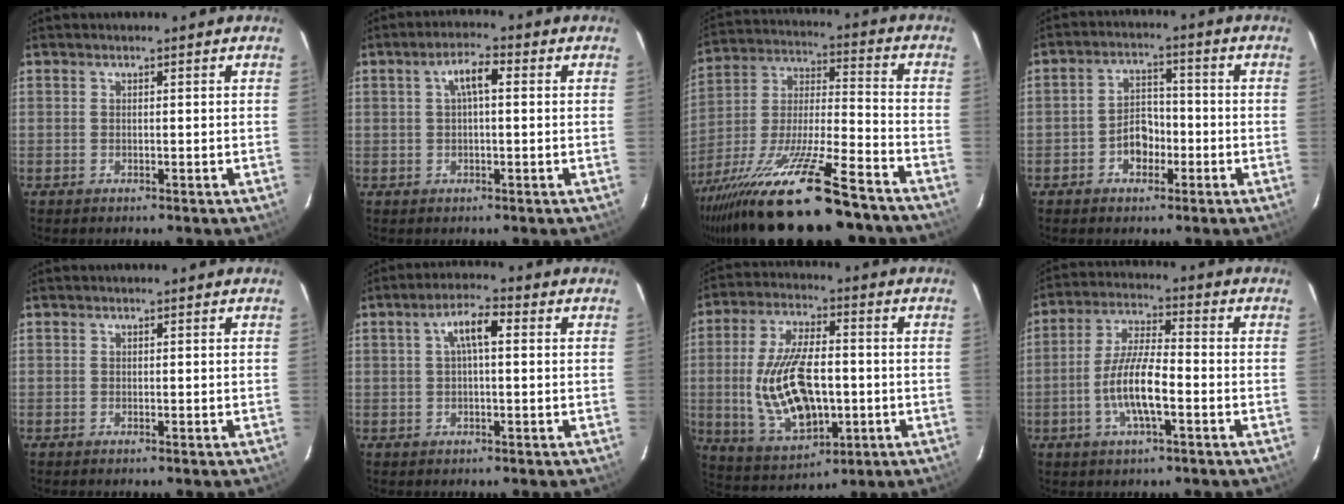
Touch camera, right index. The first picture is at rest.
{"total": 4.2, "force": [0.8, 1.4, 3.9], "torque": [-0.074, 0.014, 0.016]}
{"total": 24.9, "force": [-18.2, 4.6, 16.4], "torque": [-0.311, -0.047, -0.295]}
{"total": 5.6, "force": [-2.3, 4.0, 3.2], "torque": [-0.060, 0.017, -0.032]}
{"total": 0.0}
{"total": 5.0, "force": [0.9, 1.6, 4.6], "torque": [-0.087, 0.016, 0.018]}
{"total": 17.2, "force": [-1.8, 8.5, 14.8], "torque": [-0.303, -0.006, -0.014]}
{"total": 9.5, "force": [-3.2, 2.4, 8.7], "torque": [-0.174, 0.000, -0.061]}